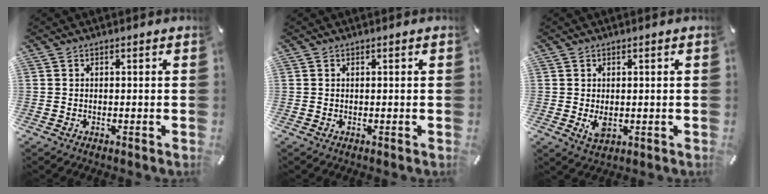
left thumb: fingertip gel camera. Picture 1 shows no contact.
{"total": 0.0}
{"total": 3.1, "force": [-0.1, 2.1, 2.4], "torque": [-0.049, -0.006, -0.005]}